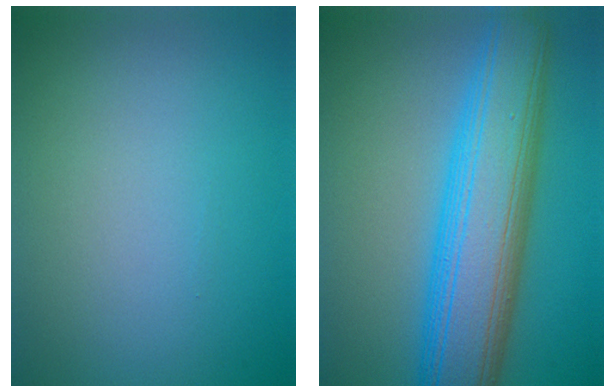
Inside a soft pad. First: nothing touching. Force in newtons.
{"total": 10.6, "press": 10.6, "slide": 0.3}